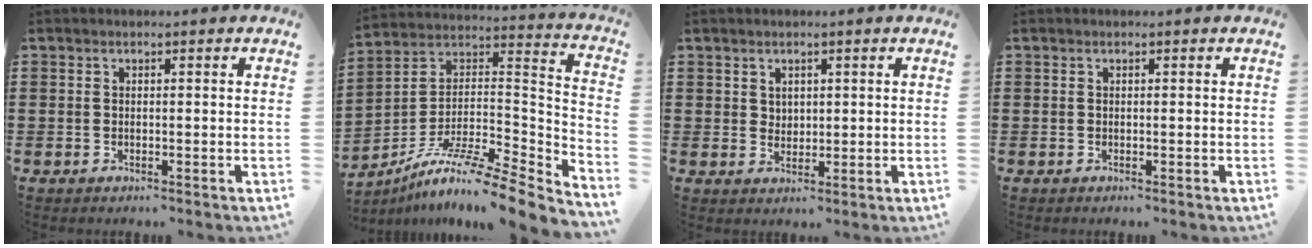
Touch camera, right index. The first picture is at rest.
{"total": 9.9, "force": [-7.8, 0.7, 6.0], "torque": [-0.106, -0.003, -0.155]}
{"total": 2.0, "force": [1.3, 1.5, 0.3], "torque": [-0.010, 0.008, 0.025]}
{"total": 0.0}